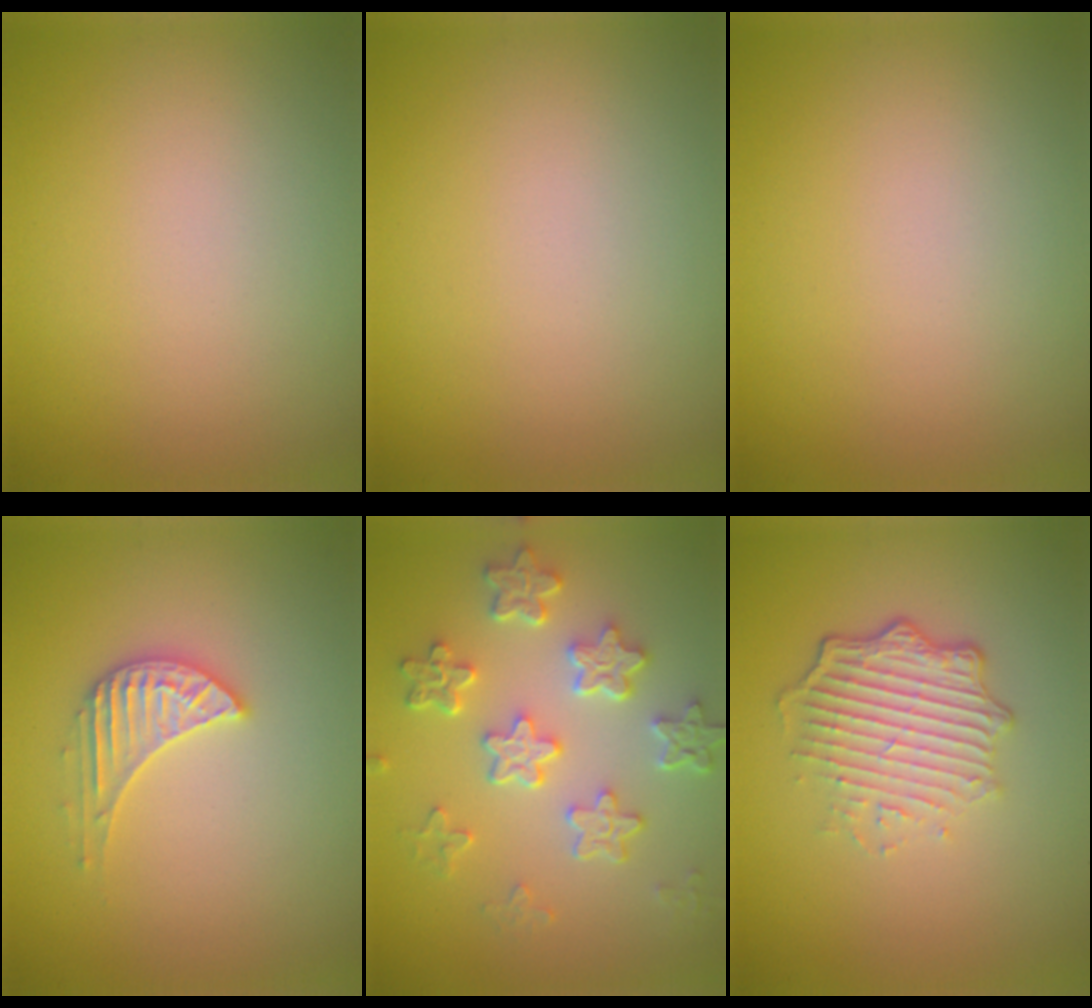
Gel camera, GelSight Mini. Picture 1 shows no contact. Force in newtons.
{"total": 0.0}
{"total": 0.0}
{"total": 3.0, "press": 2.9, "slide": 0.4}
{"total": 5.7, "press": 4.4, "slide": 3.6}
{"total": 5.2, "press": 3.6, "slide": 3.8}